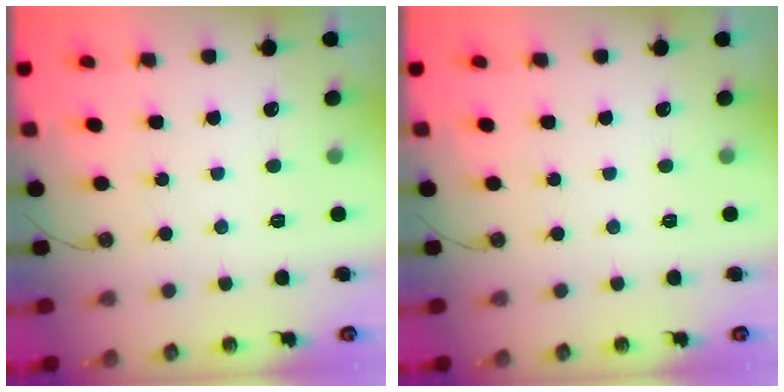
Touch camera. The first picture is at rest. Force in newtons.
{"total": 0.0}